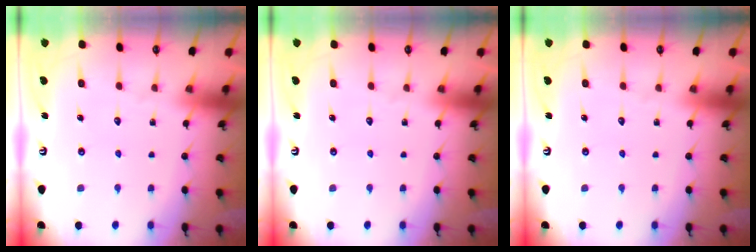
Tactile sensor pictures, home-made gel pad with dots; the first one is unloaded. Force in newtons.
{"total": 0.0}
{"total": 0.0}